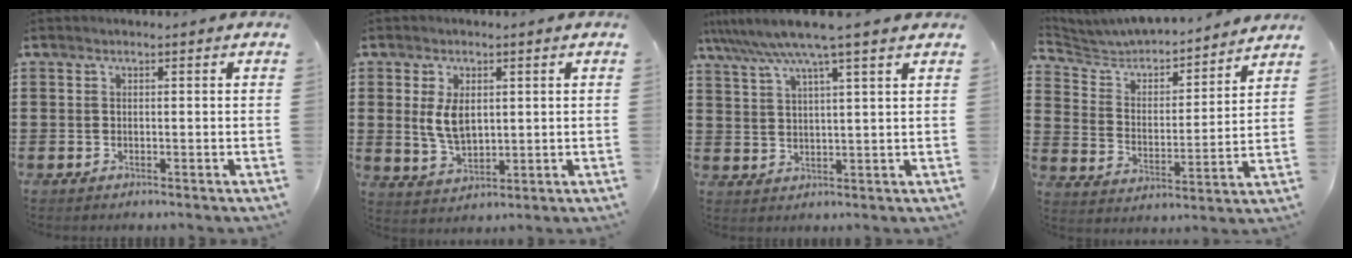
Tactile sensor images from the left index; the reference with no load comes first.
{"total": 5.4, "force": [1.1, 3.3, 4.2], "torque": [-0.096, 0.000, 0.014]}
{"total": 6.9, "force": [5.3, -0.3, 4.3], "torque": [-0.100, -0.019, 0.091]}
{"total": 4.6, "force": [4.5, 0.8, 0.6], "torque": [-0.040, -0.036, 0.069]}